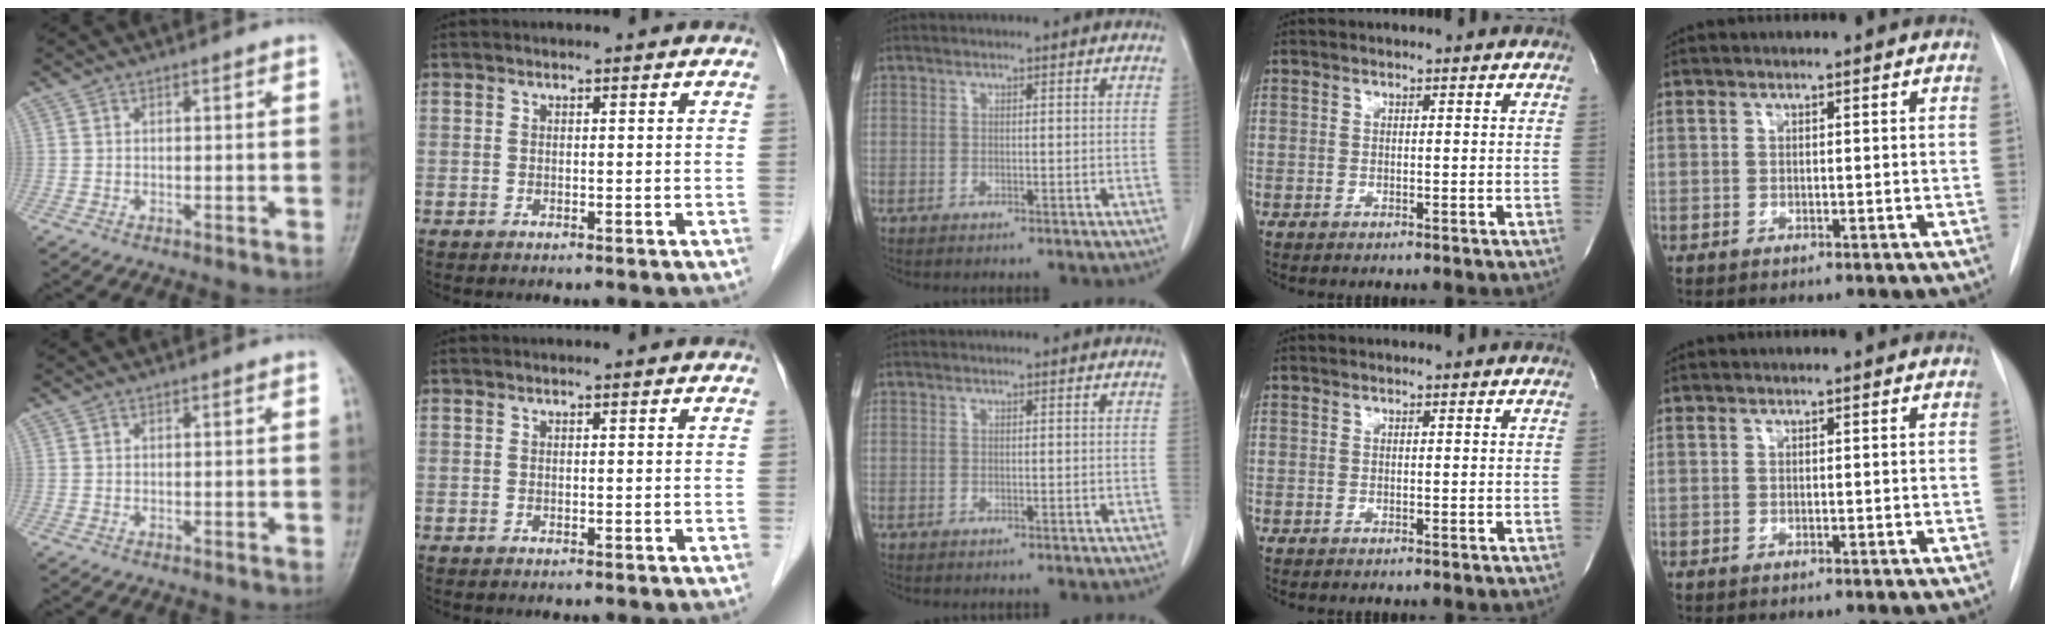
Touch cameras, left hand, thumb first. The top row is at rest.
{}